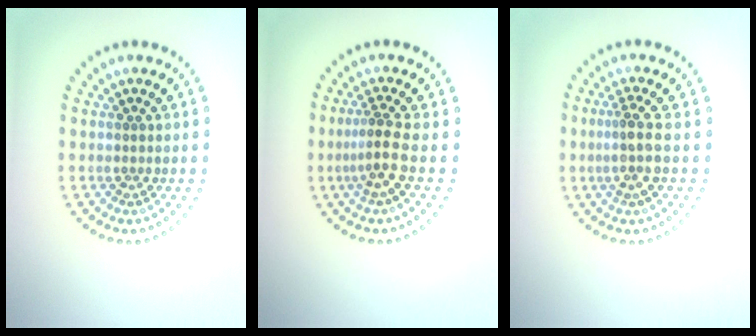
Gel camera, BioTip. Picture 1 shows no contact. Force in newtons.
{"total": 2.7, "press": 2.0, "slide": 1.9}
{"total": 2.5, "press": 1.9, "slide": 1.6}